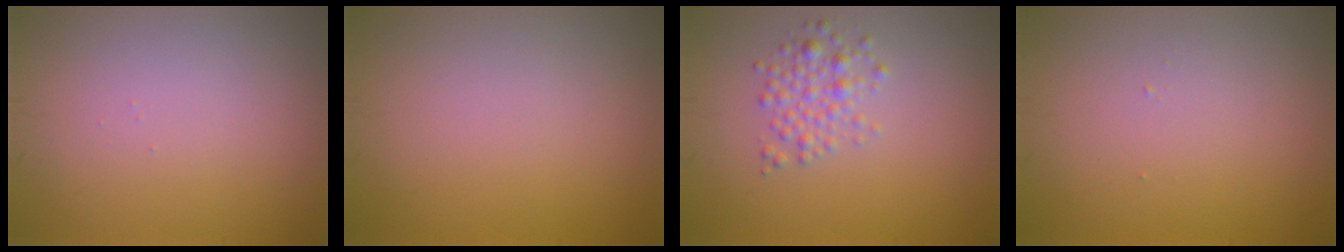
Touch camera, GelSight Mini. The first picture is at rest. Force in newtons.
{"total": 0.0}
{"total": 2.1, "press": 2.1, "slide": 0.2}
{"total": 0.0}